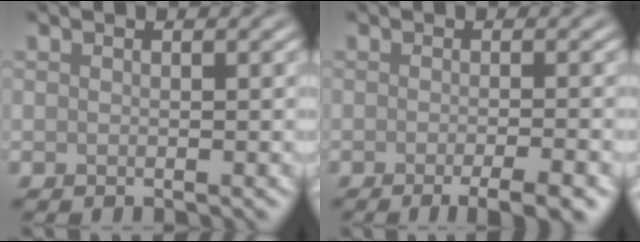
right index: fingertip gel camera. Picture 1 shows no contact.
{"total": 4.3, "force": [-2.3, 1.0, 3.5], "torque": [-0.036, -0.001, -0.030]}